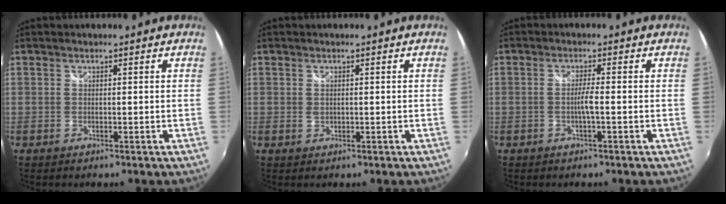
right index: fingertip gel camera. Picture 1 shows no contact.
{"total": 0.8, "force": [0.1, 0.6, 0.5], "torque": [-0.010, -0.001, 0.002]}
{"total": 2.3, "force": [-0.8, -0.4, 2.1], "torque": [-0.038, 0.000, -0.017]}